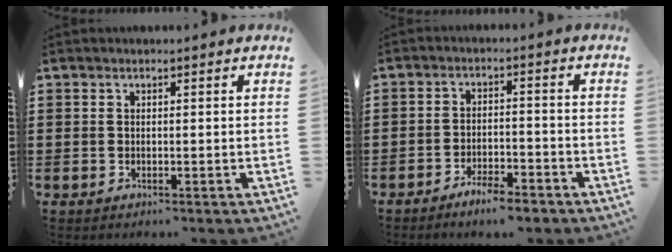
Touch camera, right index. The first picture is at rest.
{"total": 4.4, "force": [-4.1, 0.2, 1.6], "torque": [-0.035, -0.001, -0.080]}